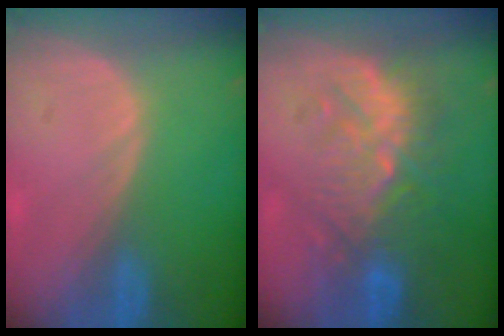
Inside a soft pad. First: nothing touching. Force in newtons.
{"total": 9.1, "press": 8.9, "slide": 1.6}